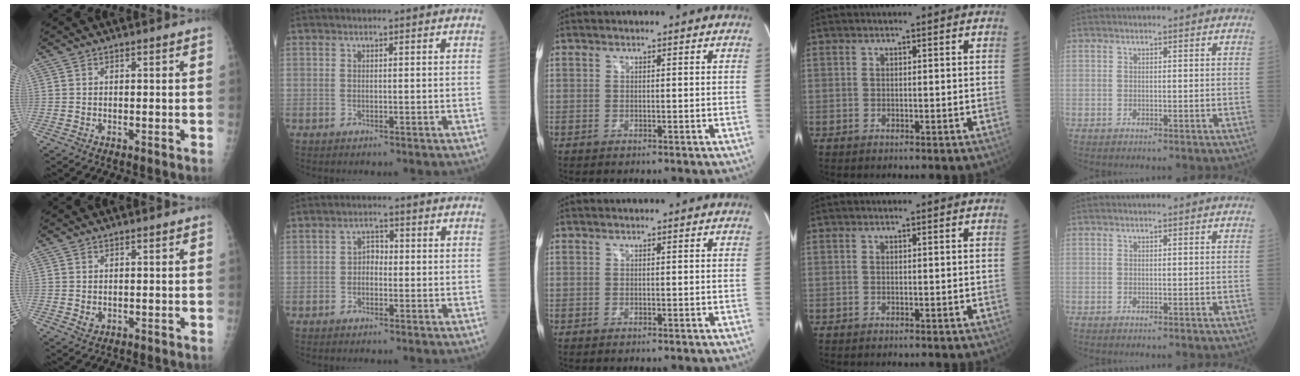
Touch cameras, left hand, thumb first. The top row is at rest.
{"thumb": {"total": 1.4, "force": [0.0, 1.1, 0.9], "torque": [-0.010, -0.004, 0.007]}, "index": {"total": 2.3, "force": [-1.0, 1.5, 1.4], "torque": [-0.013, 0.006, -0.026]}}